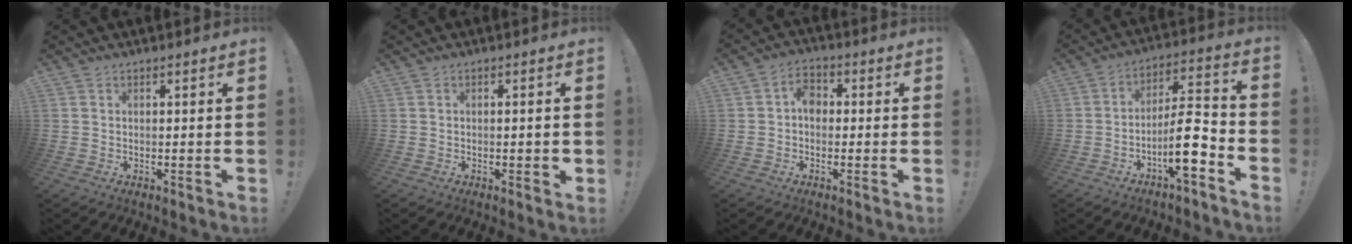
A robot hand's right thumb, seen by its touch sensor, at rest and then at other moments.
{"total": 1.6, "force": [-0.5, 0.4, 1.5], "torque": [-0.021, 0.003, -0.010]}
{"total": 5.1, "force": [-0.3, 3.8, 3.5], "torque": [-0.055, 0.012, -0.005]}
{"total": 12.9, "force": [-5.6, 3.6, 11.0], "torque": [-0.173, 0.029, -0.093]}